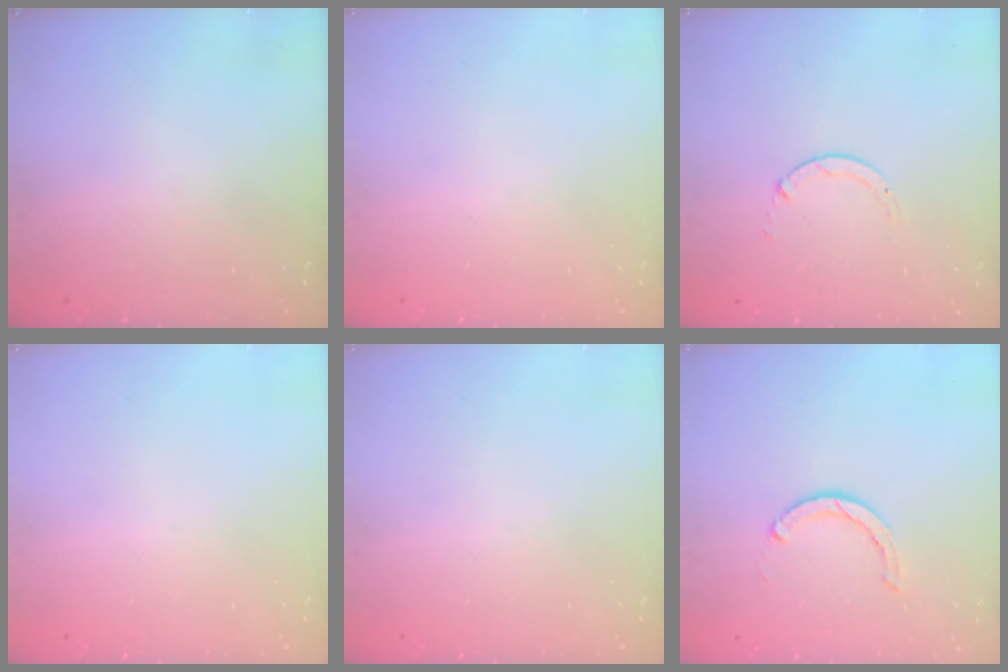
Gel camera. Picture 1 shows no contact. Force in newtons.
{"total": 0.0}
{"total": 0.7, "press": 0.7, "slide": 0.1}
{"total": 0.0}
{"total": 0.0}
{"total": 3.5, "press": 3.4, "slide": 0.5}